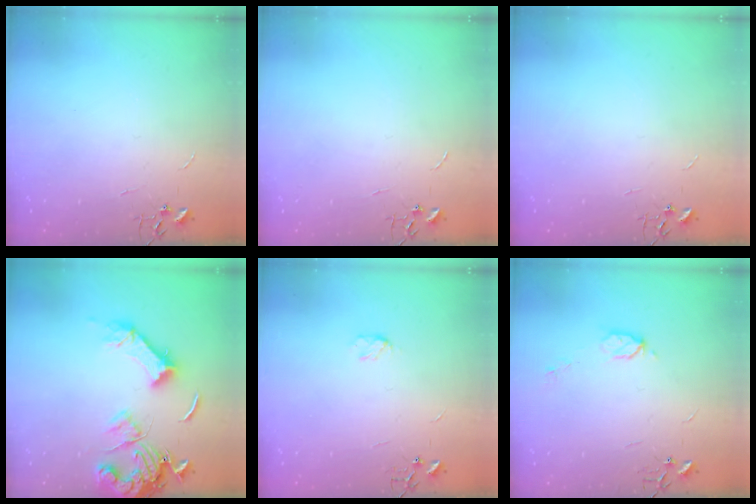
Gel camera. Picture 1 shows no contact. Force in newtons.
{"total": 0.0}
{"total": 0.0}
{"total": 15.3, "press": 15.2, "slide": 2.0}
{"total": 3.9, "press": 3.9, "slide": 0.4}
{"total": 6.3, "press": 6.2, "slide": 0.9}